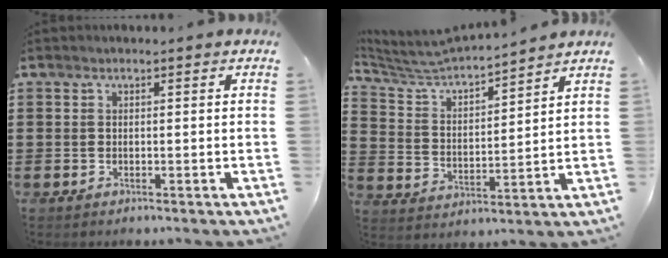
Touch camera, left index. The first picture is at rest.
{"total": 4.7, "force": [4.6, 0.4, 1.1], "torque": [-0.047, -0.034, 0.072]}